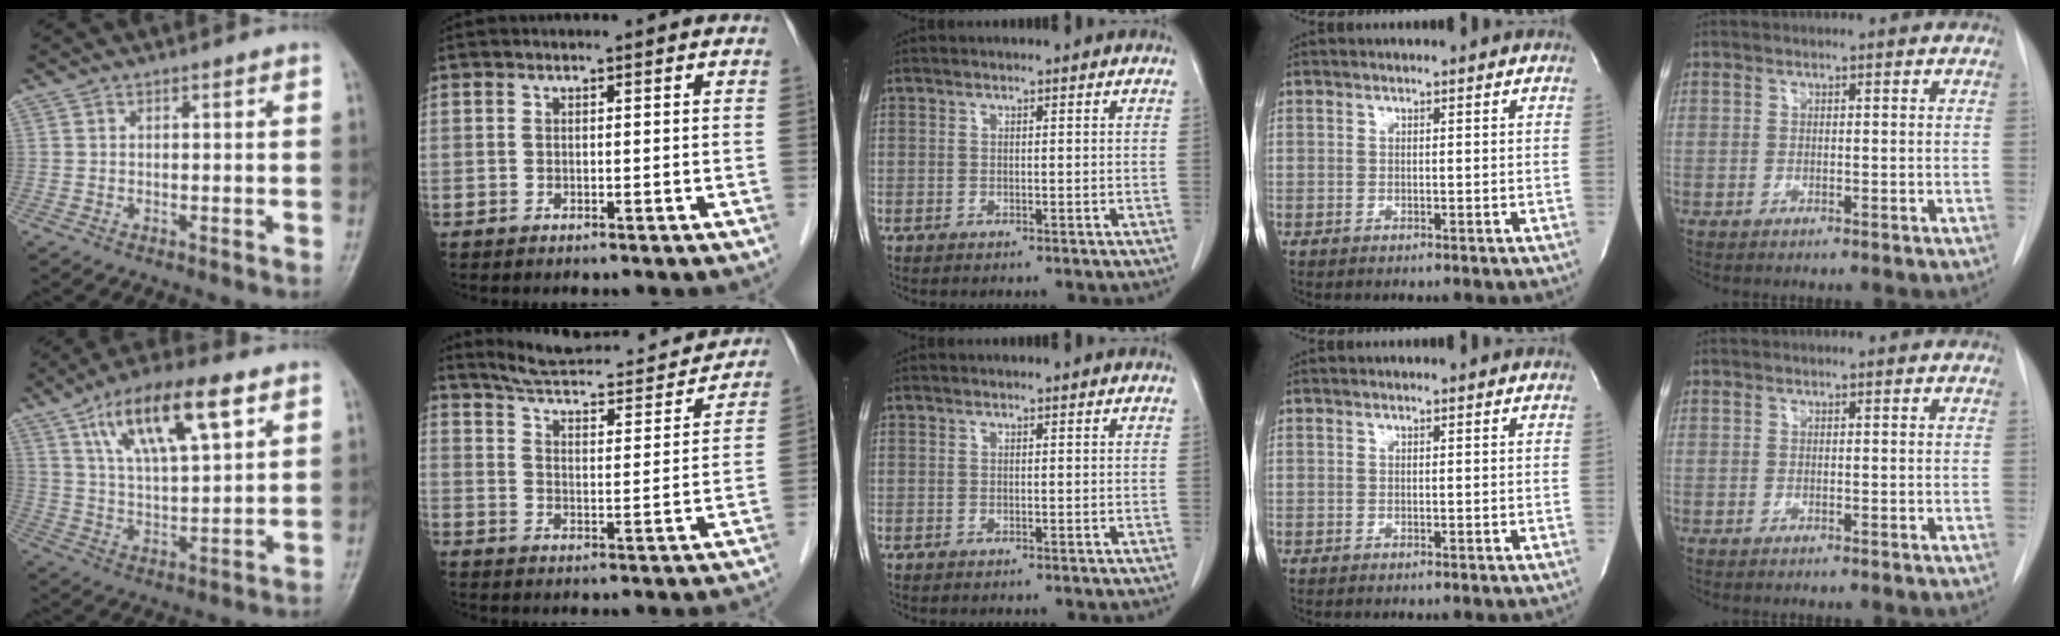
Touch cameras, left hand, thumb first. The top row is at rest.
{"thumb": {"total": 16.7, "force": [8.3, 5.8, 13.3], "torque": [-0.212, -0.016, 0.149]}, "index": {"total": 18.6, "force": [17.6, 2.8, 5.4], "torque": [-0.075, -0.019, 0.234]}}